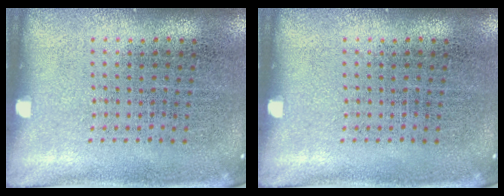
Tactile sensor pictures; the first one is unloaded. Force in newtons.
{"total": 0.0}